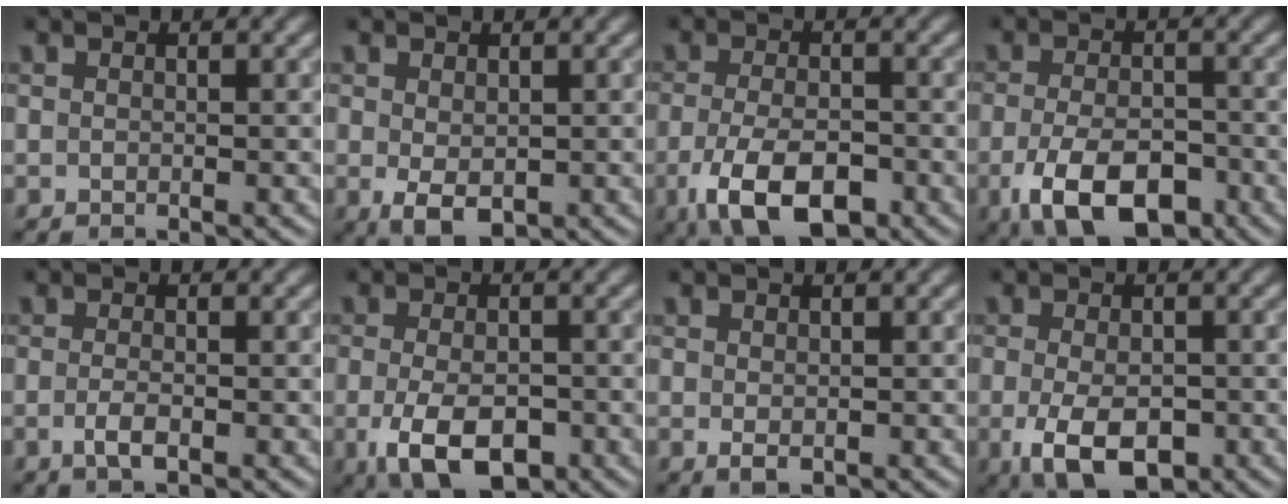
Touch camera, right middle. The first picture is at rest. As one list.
[{"total": 2.9, "force": [-0.4, 1.7, 2.3], "torque": [-0.047, -0.008, -0.001]}, {"total": 7.0, "force": [-3.2, 3.3, 5.3], "torque": [-0.106, -0.014, -0.058]}, {"total": 7.6, "force": [-3.6, 3.8, 5.5], "torque": [-0.108, -0.015, -0.061]}, {"total": 1.8, "force": [-0.7, 0.5, 1.6], "torque": [-0.033, -0.004, -0.016]}, {"total": 6.2, "force": [-2.4, 3.1, 4.8], "torque": [-0.093, -0.013, -0.039]}, {"total": 1.1, "force": [-0.2, 0.7, 0.9], "torque": [-0.016, -0.004, 0.000]}, {"total": 5.8, "force": [-2.0, 3.1, 4.6], "torque": [-0.088, -0.013, -0.031]}]